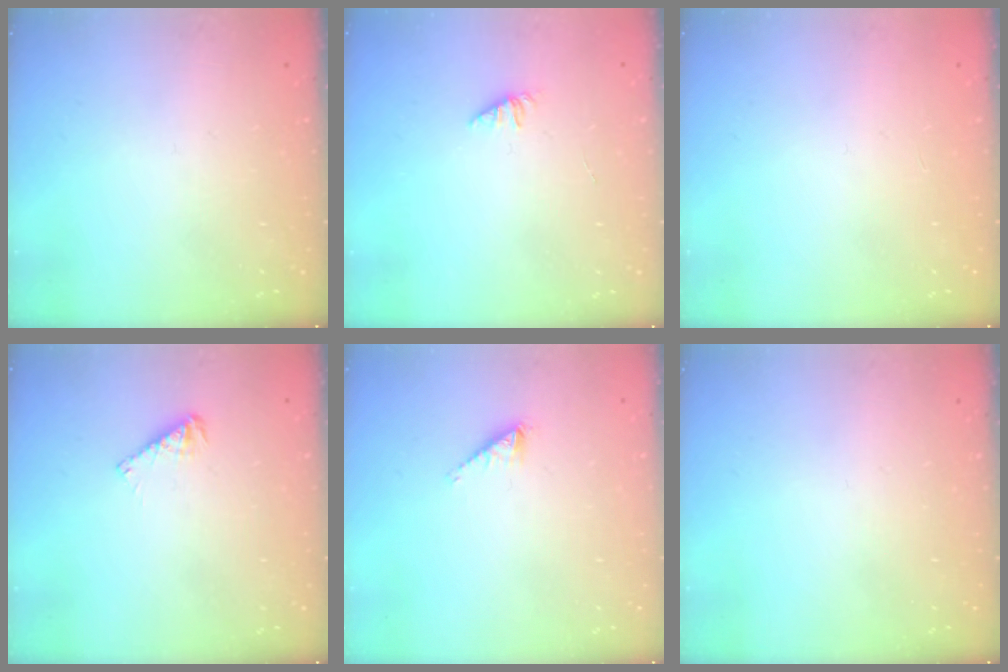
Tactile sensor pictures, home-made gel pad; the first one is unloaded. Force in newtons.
{"total": 1.8, "press": 1.7, "slide": 0.4}
{"total": 0.0}
{"total": 3.9, "press": 3.9, "slide": 0.2}
{"total": 0.5, "press": 0.5, "slide": 0.1}
{"total": 0.0}